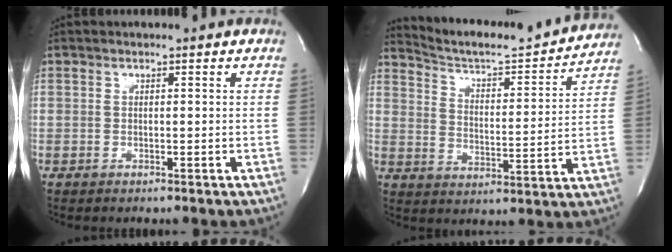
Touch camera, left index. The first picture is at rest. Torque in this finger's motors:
{"motor_torque": [0.27, -0.77, -0.01, -0.01]}